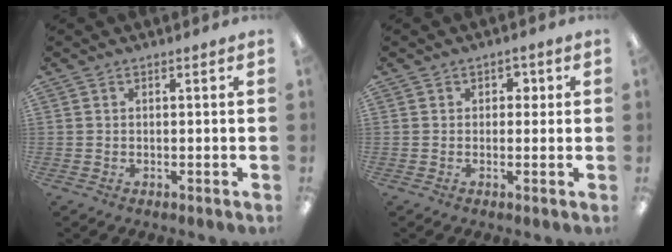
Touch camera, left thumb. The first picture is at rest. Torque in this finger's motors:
{"motor_torque": [0.56, -0.03, -0.23, 0.06, -0.01]}